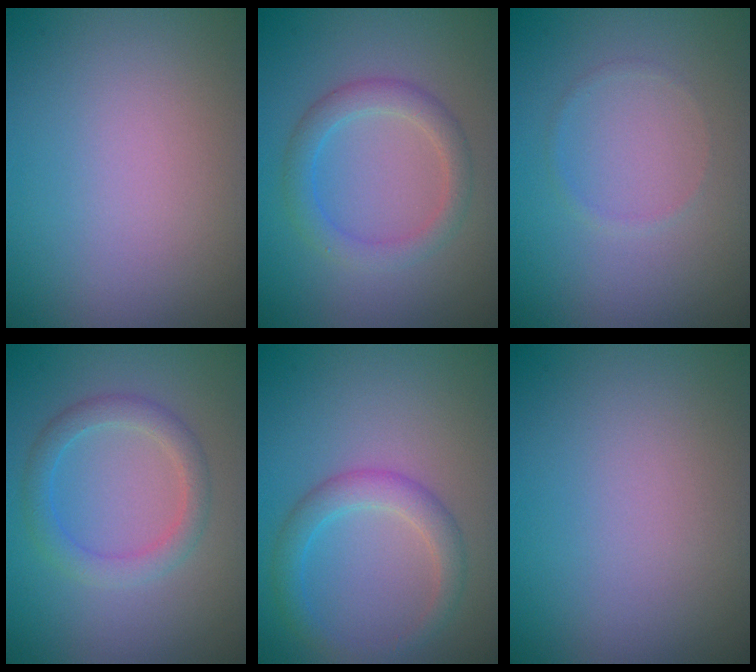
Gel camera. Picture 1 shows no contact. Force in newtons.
{"total": 2.9, "press": 2.9, "slide": 0.3}
{"total": 0.6, "press": 0.6, "slide": 0.1}
{"total": 2.6, "press": 2.6, "slide": 0.1}
{"total": 2.8, "press": 2.8, "slide": 0.0}
{"total": 0.0}